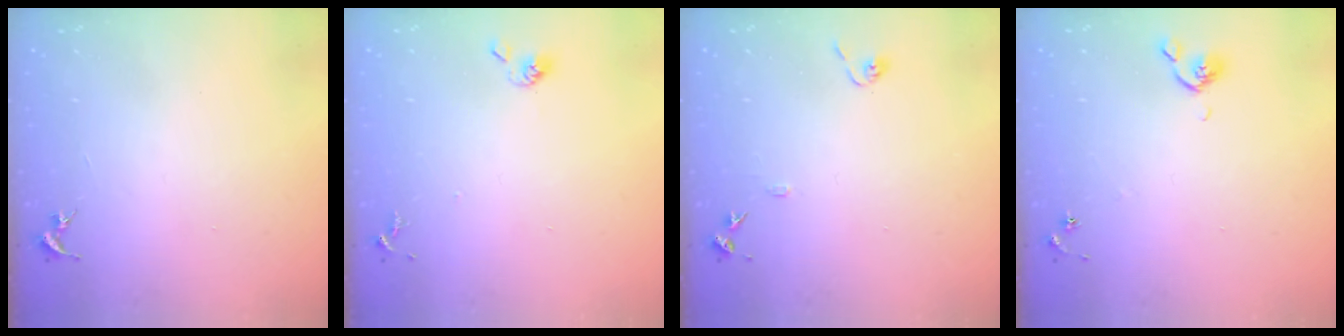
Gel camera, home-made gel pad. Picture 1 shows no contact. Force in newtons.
{"total": 5.5, "press": 5.4, "slide": 0.9}
{"total": 7.9, "press": 7.9, "slide": 0.8}
{"total": 4.4, "press": 4.3, "slide": 0.8}